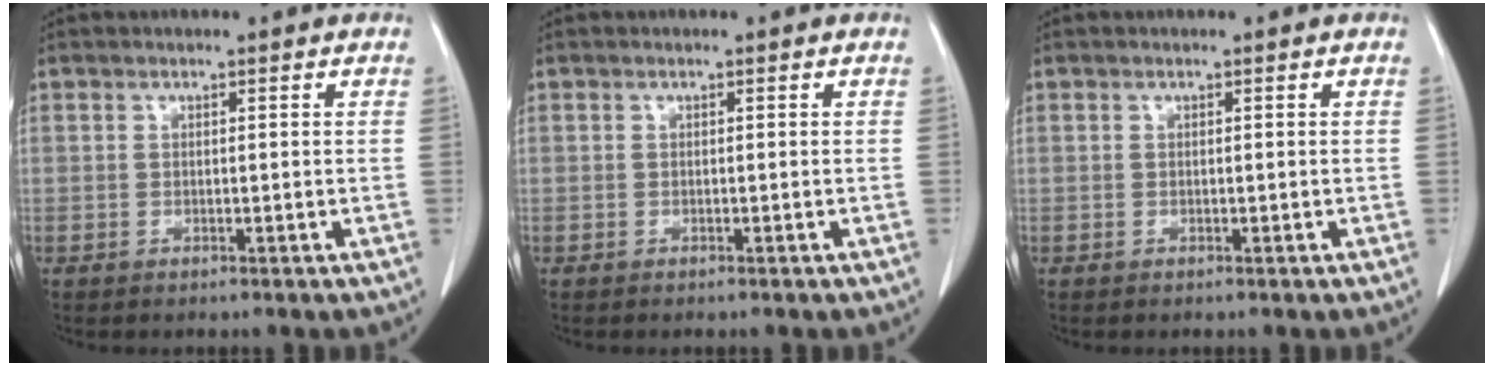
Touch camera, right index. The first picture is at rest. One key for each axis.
{"total": 0.0}
{"total": 0.0}